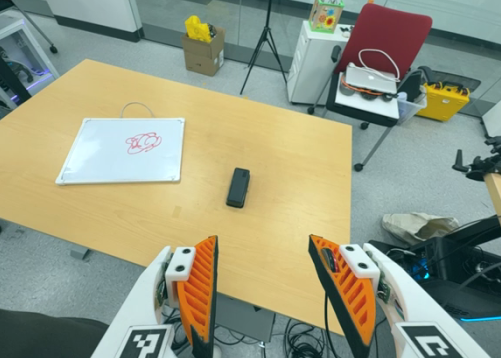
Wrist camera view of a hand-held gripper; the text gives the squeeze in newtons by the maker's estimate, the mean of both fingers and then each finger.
{"total": 0.0}